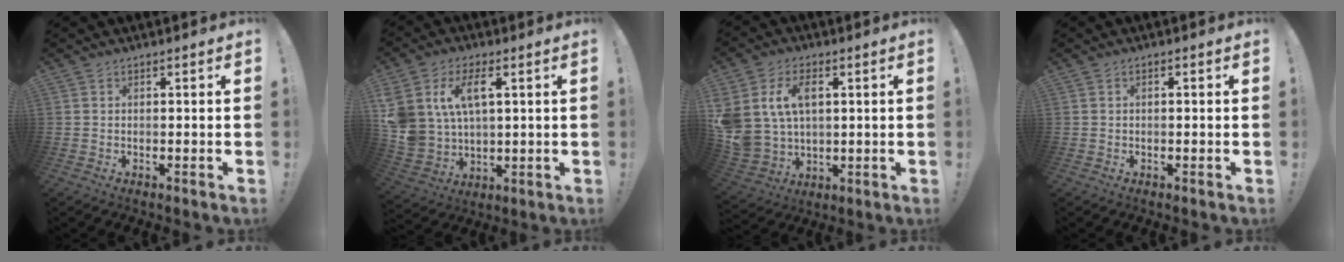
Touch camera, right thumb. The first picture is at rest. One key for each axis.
{"total": 12.7, "fx": 5.1, "fy": 8.4, "fz": 8.0, "tx": -0.170, "ty": -0.014, "tz": 0.099}
{"total": 12.8, "fx": 4.4, "fy": 9.3, "fz": 7.6, "tx": -0.157, "ty": -0.017, "tz": 0.087}
{"total": 0.9, "fx": -0.5, "fy": 0.4, "fz": 0.7, "tx": -0.015, "ty": 0.005, "tz": -0.009}